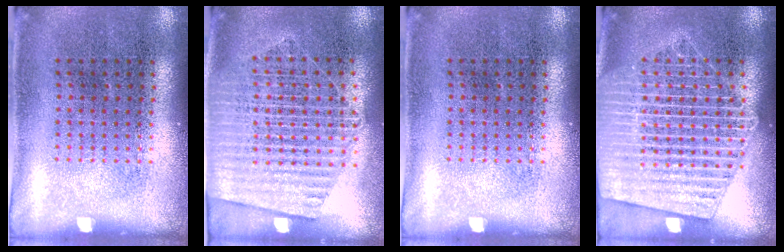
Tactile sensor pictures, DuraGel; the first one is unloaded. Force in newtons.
{"total": 1.6, "press": 1.5, "slide": 0.6}
{"total": 0.0}
{"total": 2.8, "press": 2.8, "slide": 0.3}